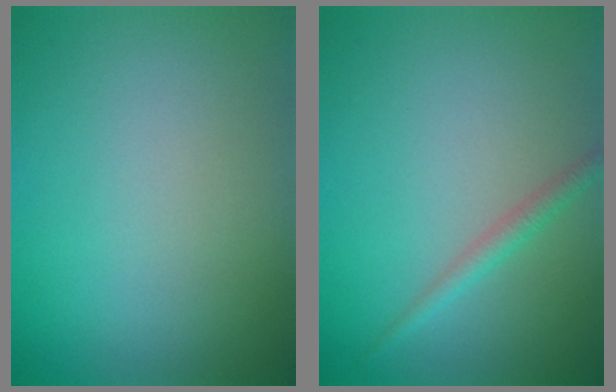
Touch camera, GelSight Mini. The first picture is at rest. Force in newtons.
{"total": 1.6, "press": 1.6, "slide": 0.0}